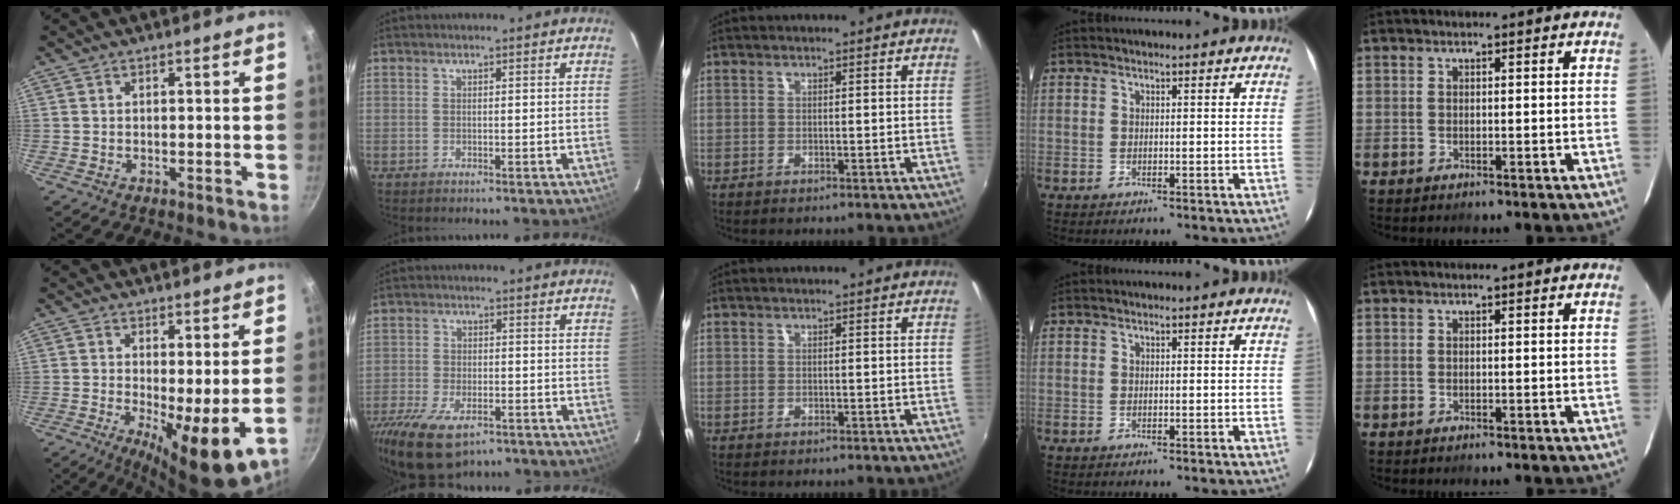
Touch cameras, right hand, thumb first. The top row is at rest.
{"thumb": {"total": 9.9, "force": [-0.5, 2.8, 9.5], "torque": [-0.136, -0.020, -0.001]}, "index": {"total": 15.7, "force": [-10.1, 7.4, 9.4], "torque": [-0.214, -0.036, -0.167]}}